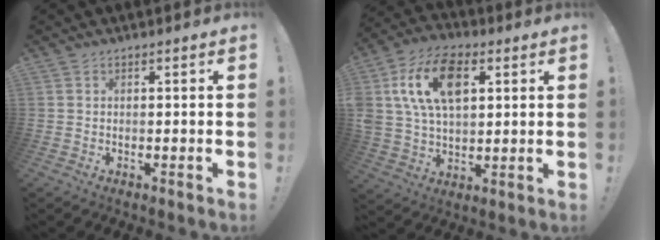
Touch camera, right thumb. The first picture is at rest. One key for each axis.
{"total": 17.5, "fx": 6.1, "fy": 11.2, "fz": 12.1, "tx": -0.215, "ty": -0.006, "tz": 0.113}